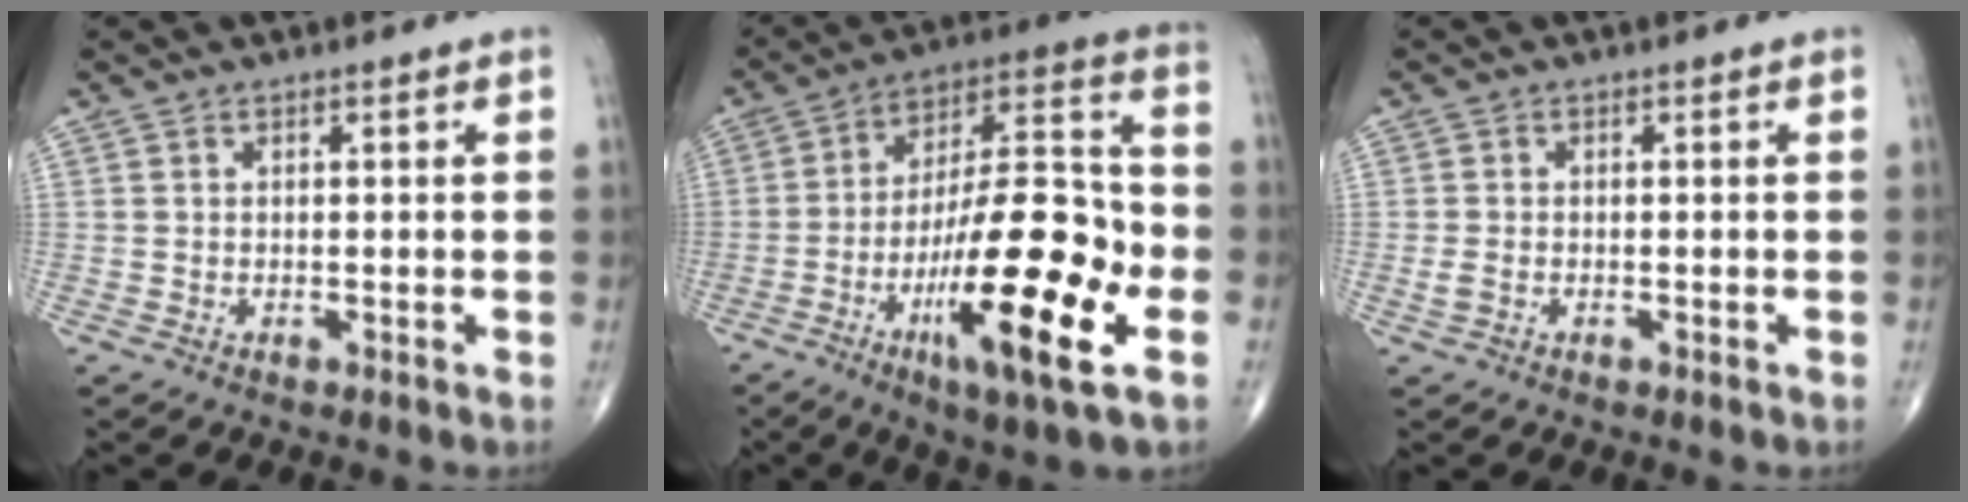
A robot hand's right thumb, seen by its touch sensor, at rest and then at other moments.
{"total": 24.5, "force": [-7.7, 6.1, 22.4], "torque": [-0.379, 0.027, -0.122]}
{"total": 1.6, "force": [-0.5, 1.0, 1.2], "torque": [-0.032, 0.004, -0.010]}